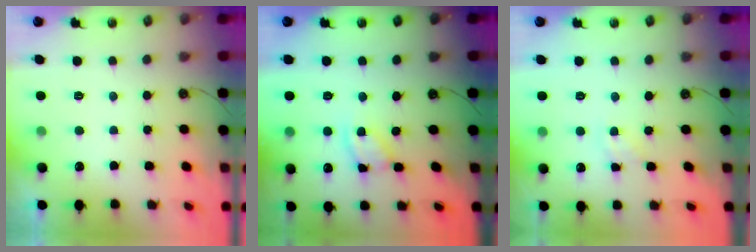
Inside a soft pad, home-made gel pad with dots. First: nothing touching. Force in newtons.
{"total": 7.2, "press": 7.2, "slide": 0.5}
{"total": 1.7, "press": 1.7, "slide": 0.3}